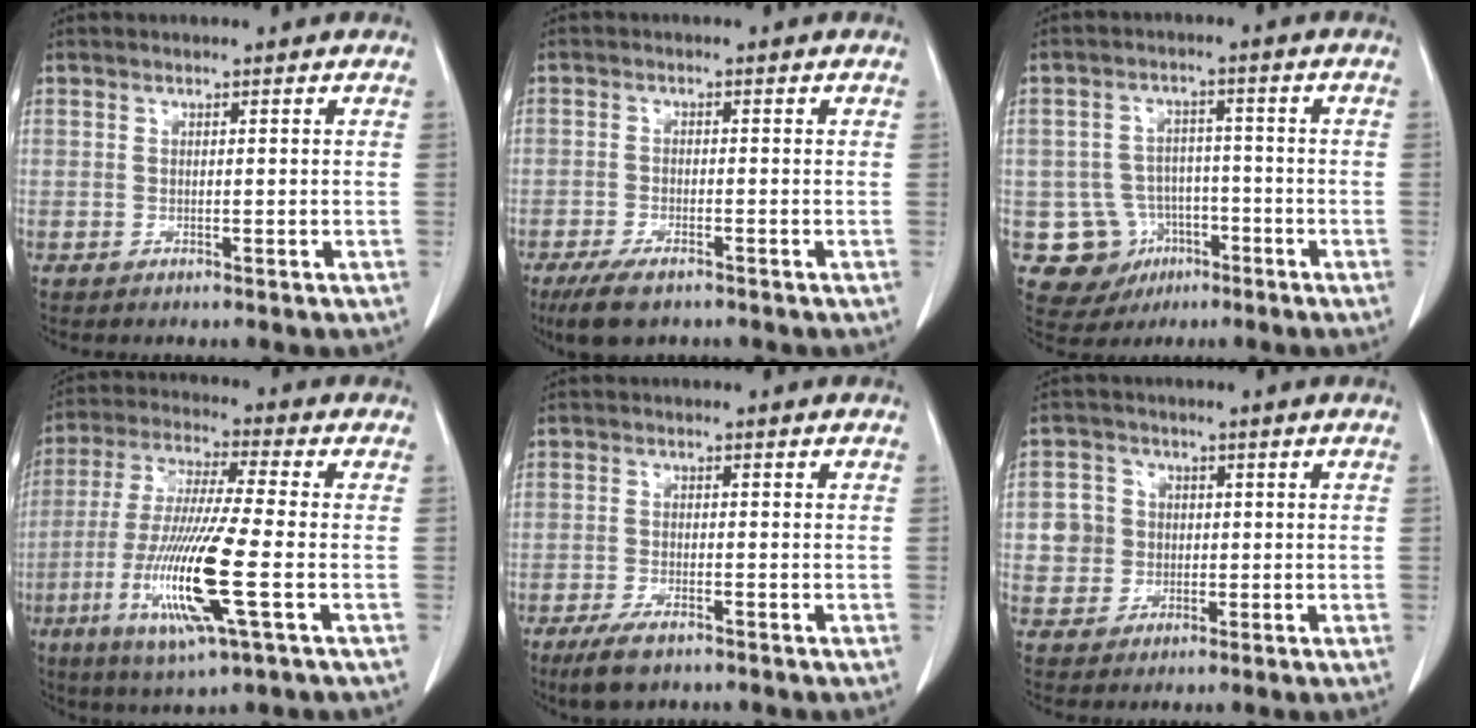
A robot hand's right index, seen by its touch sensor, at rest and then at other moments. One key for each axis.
{"total": 5.8, "fx": -4.2, "fy": 1.7, "fz": 3.6, "tx": -0.070, "ty": -0.011, "tz": -0.071}
{"total": 8.8, "fx": -3.1, "fy": 8.1, "fz": 1.5, "tx": -0.035, "ty": 0.013, "tz": -0.036}
{"total": 15.6, "fx": -4.4, "fy": 0.6, "fz": 15.0, "tx": -0.307, "ty": -0.021, "tz": -0.082}
{"total": 4.8, "fx": -3.3, "fy": 1.3, "fz": 3.2, "tx": -0.068, "ty": -0.009, "tz": -0.056}
{"total": 5.3, "fx": 0.2, "fy": 5.2, "fz": 0.9, "tx": -0.017, "ty": 0.019, "tz": 0.009}